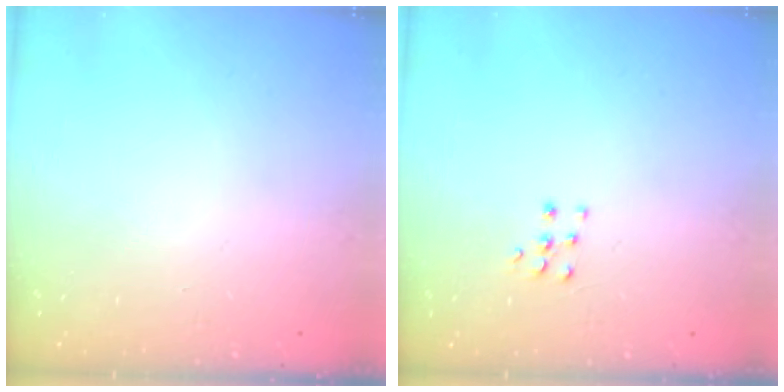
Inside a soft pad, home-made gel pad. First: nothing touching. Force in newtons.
{"total": 4.6, "press": 4.5, "slide": 0.5}